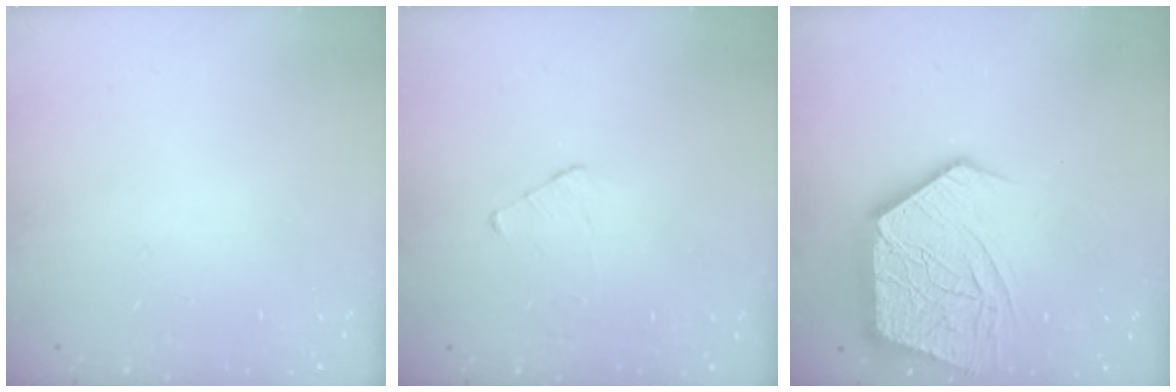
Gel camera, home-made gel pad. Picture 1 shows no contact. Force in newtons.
{"total": 4.0, "press": 4.0, "slide": 0.4}
{"total": 19.9, "press": 19.8, "slide": 1.7}